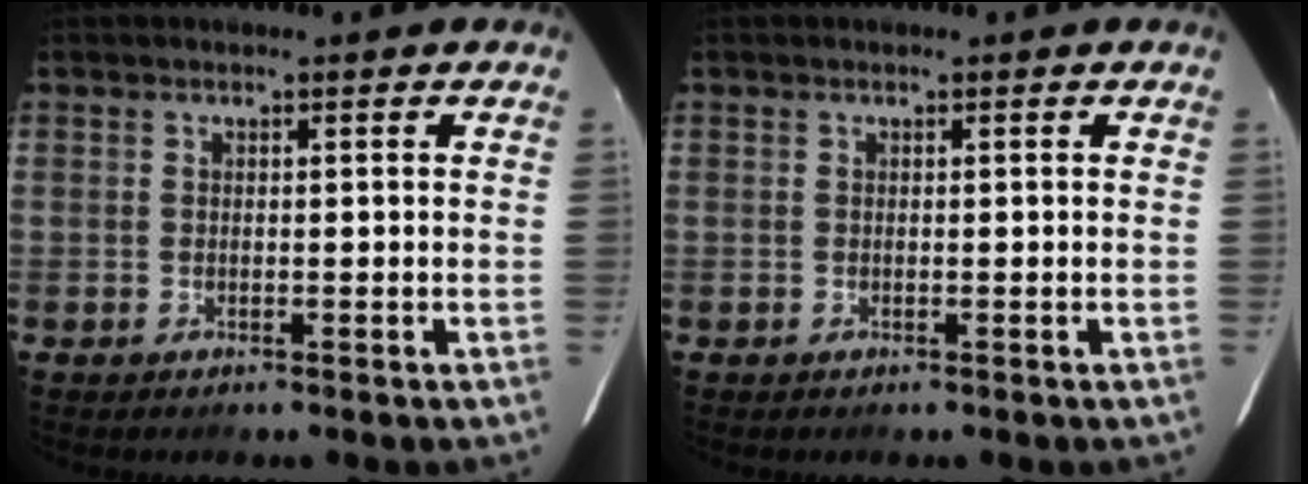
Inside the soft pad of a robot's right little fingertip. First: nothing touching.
{"total": 0.0}